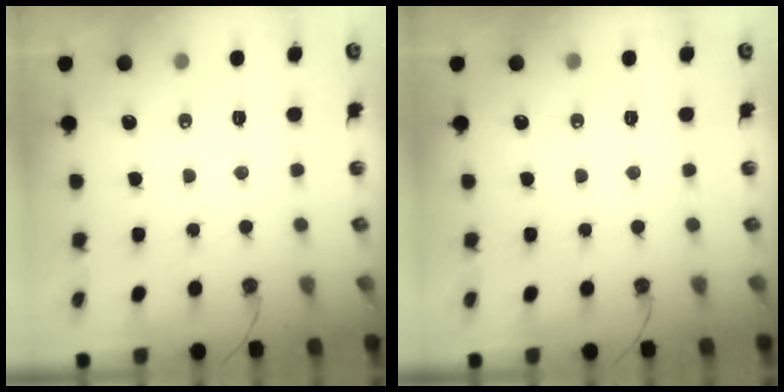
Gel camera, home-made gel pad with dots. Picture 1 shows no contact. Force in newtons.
{"total": 0.0}